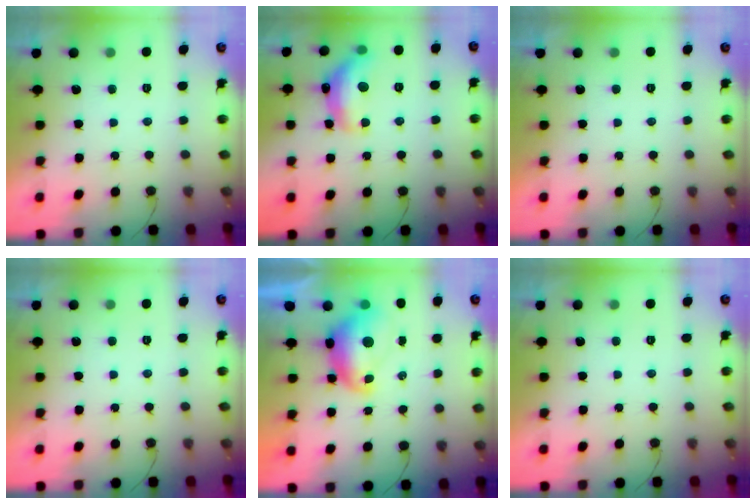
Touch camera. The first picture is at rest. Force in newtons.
{"total": 16.3, "press": 16.3, "slide": 1.0}
{"total": 0.0}
{"total": 0.0}
{"total": 9.6, "press": 9.5, "slide": 1.1}
{"total": 0.0}